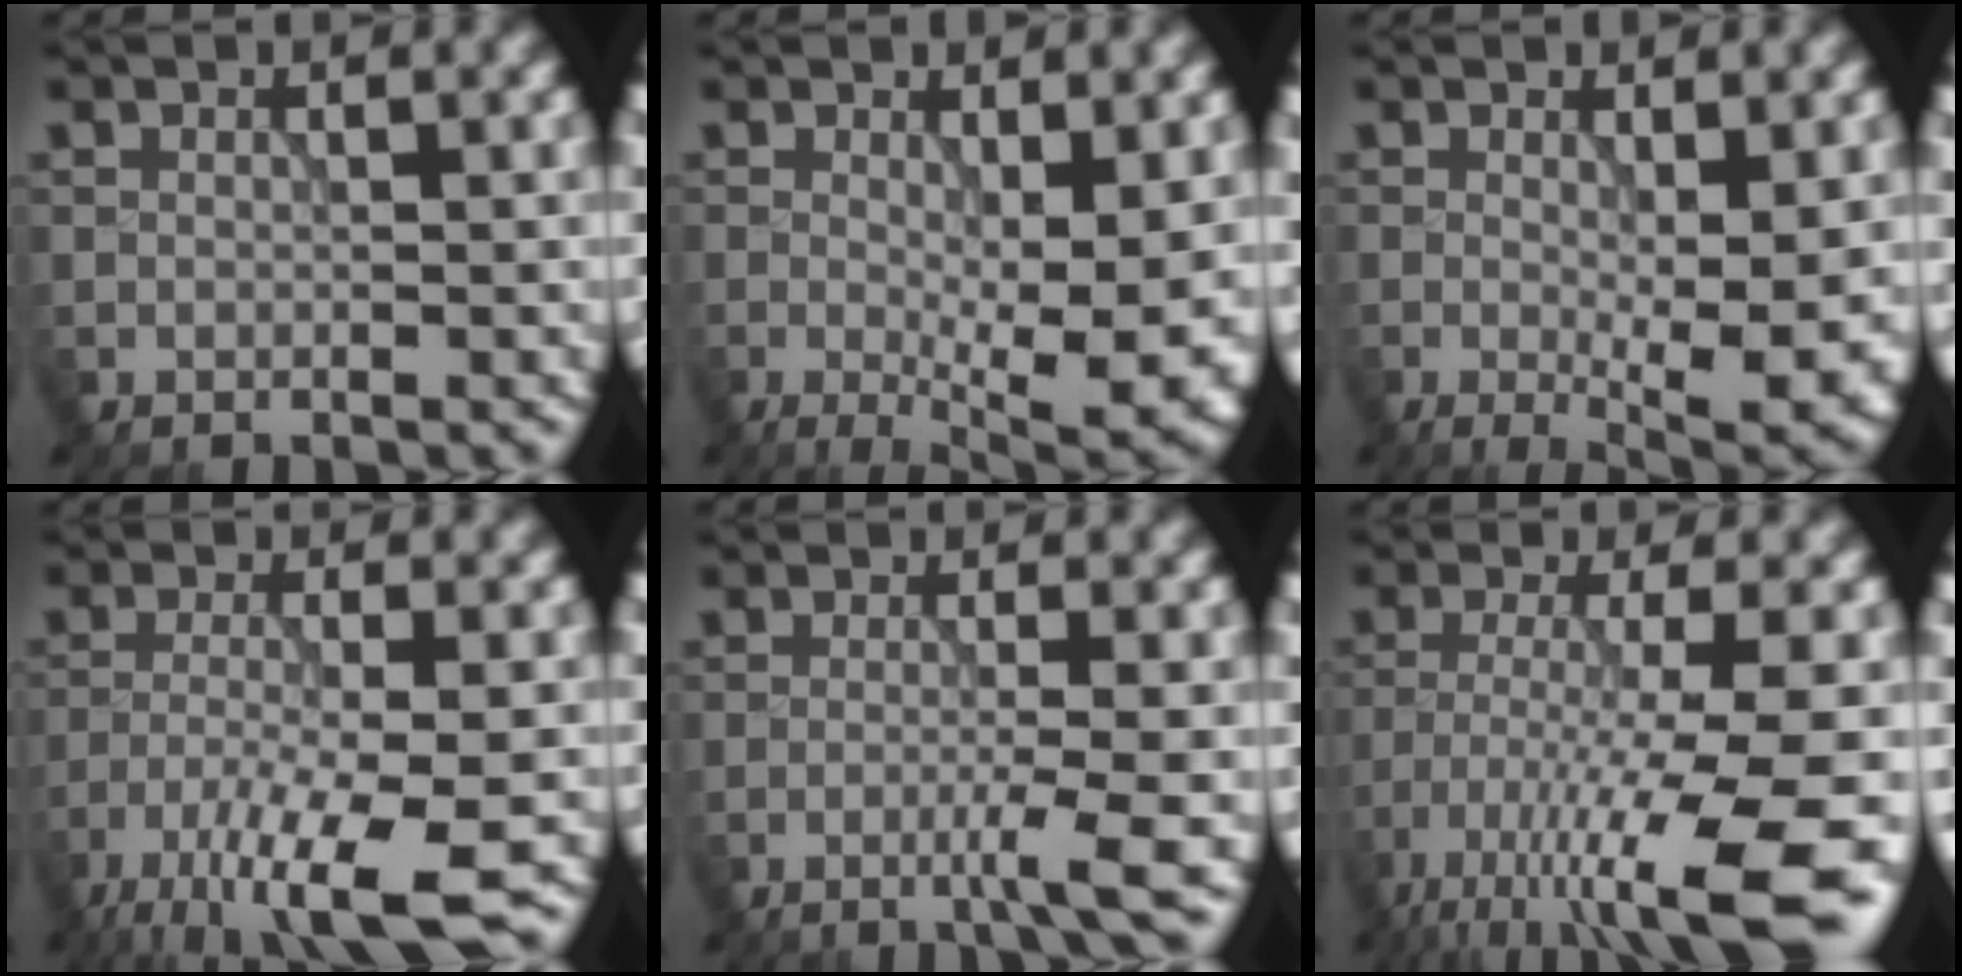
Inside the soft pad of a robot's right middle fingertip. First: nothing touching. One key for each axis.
{"total": 8.0, "fx": -0.6, "fy": 2.9, "fz": 7.4, "tx": -0.118, "ty": -0.021, "tz": -0.002}
{"total": 6.3, "fx": -0.5, "fy": 2.0, "fz": 5.9, "tx": -0.090, "ty": -0.019, "tz": -0.004}
{"total": 8.8, "fx": -5.7, "fy": 1.8, "fz": 6.5, "tx": -0.119, "ty": -0.012, "tz": -0.106}
{"total": 3.0, "fx": -1.1, "fy": 0.2, "fz": 2.8, "tx": -0.045, "ty": 0.002, "tz": -0.032}
{"total": 12.7, "fx": -7.2, "fy": 2.4, "fz": 10.1, "tx": -0.184, "ty": -0.021, "tz": -0.119}